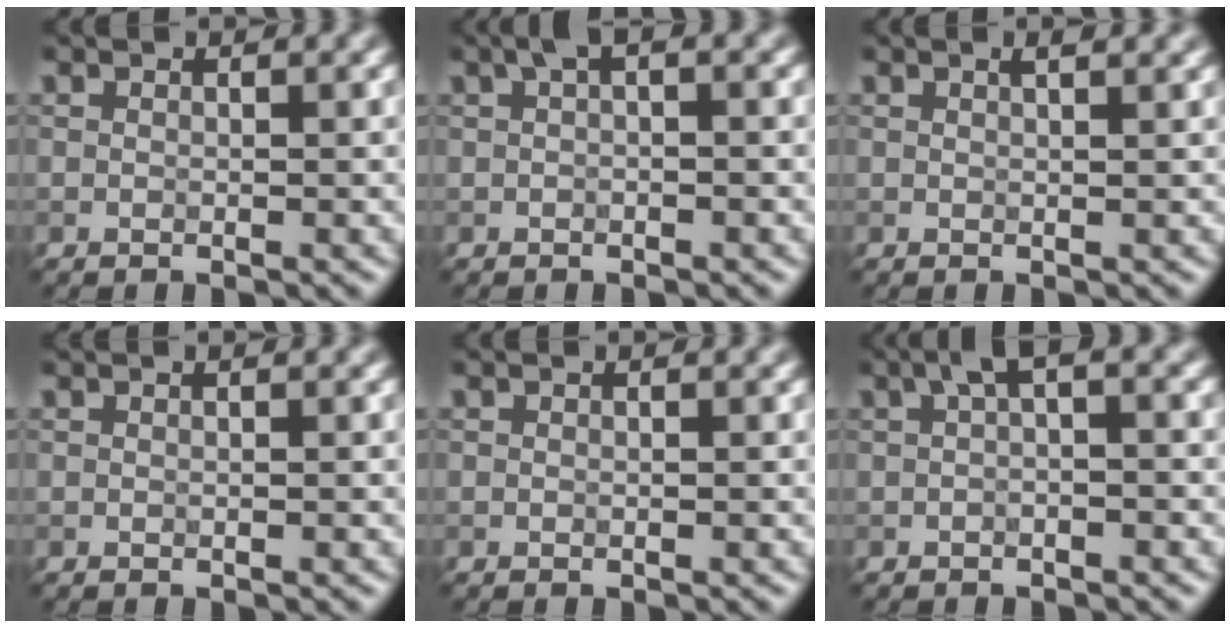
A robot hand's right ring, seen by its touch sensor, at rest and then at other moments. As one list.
[{"total": 1.5, "force": [0.4, 0.4, 1.4], "torque": [-0.024, 0.009, 0.007]}, {"total": 1.9, "force": [1.1, 0.7, 1.4], "torque": [-0.009, 0.007, 0.002]}, {"total": 0.6, "force": [0.4, 0.2, 0.4], "torque": [-0.006, 0.003, 0.001]}, {"total": 0.0}, {"total": 2.1, "force": [0.5, 0.5, 2.0], "torque": [-0.032, 0.012, 0.006]}]